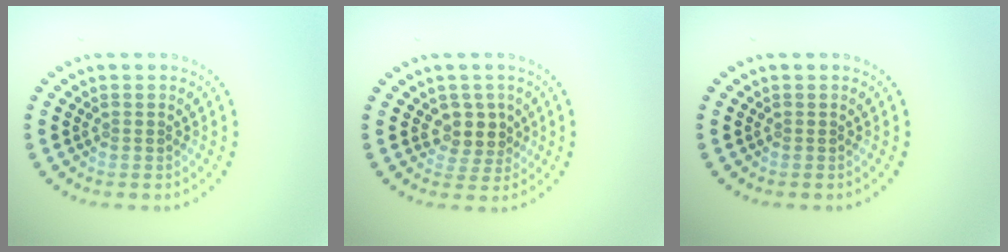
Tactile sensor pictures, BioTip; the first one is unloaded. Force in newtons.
{"total": 2.7, "press": 2.2, "slide": 1.5}
{"total": 0.0}